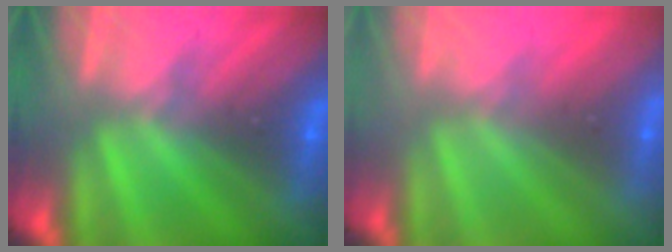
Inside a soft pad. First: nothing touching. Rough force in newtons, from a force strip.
{"total": 2.8}